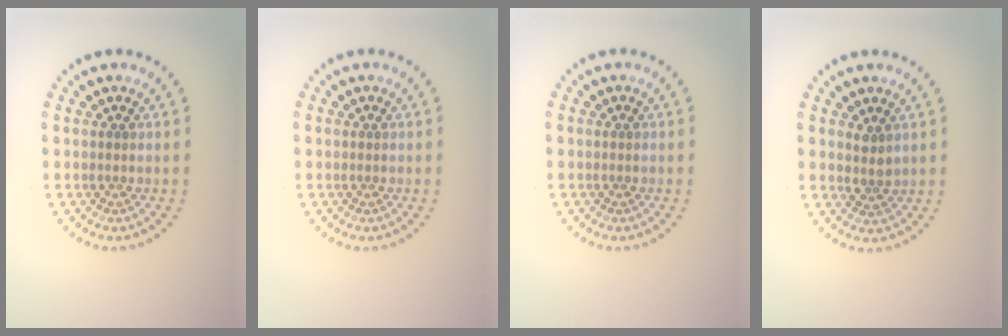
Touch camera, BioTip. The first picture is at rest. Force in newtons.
{"total": 0.0}
{"total": 0.0}
{"total": 1.6, "press": 1.3, "slide": 0.9}